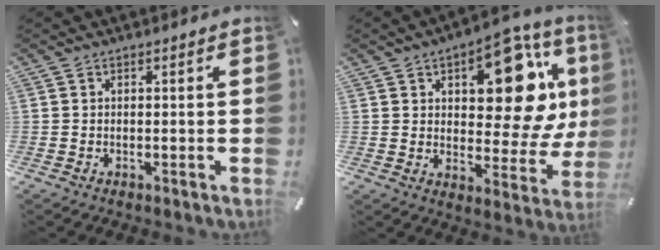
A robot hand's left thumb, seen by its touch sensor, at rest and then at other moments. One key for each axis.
{"total": 19.3, "fx": 7.7, "fy": 9.8, "fz": 14.7, "tx": -0.184, "ty": -0.047, "tz": 0.124}